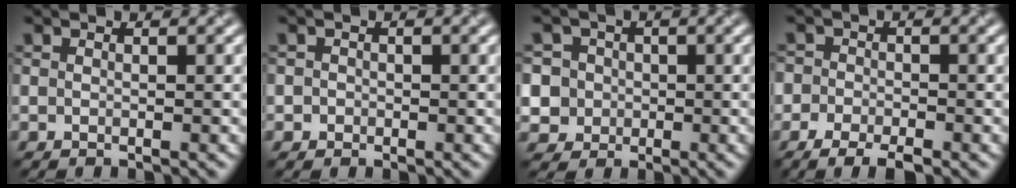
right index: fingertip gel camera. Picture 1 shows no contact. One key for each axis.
{"total": 0.9, "fx": -0.2, "fy": 0.9, "fz": 0.0, "tx": 0.011, "ty": -0.003, "tz": -0.005}
{"total": 6.2, "fx": -0.1, "fy": 6.0, "fz": 1.7, "tx": -0.031, "ty": 0.027, "tz": -0.019}
{"total": 4.6, "fx": -2.6, "fy": 2.9, "fz": 2.5, "tx": -0.018, "ty": -0.001, "tz": -0.047}